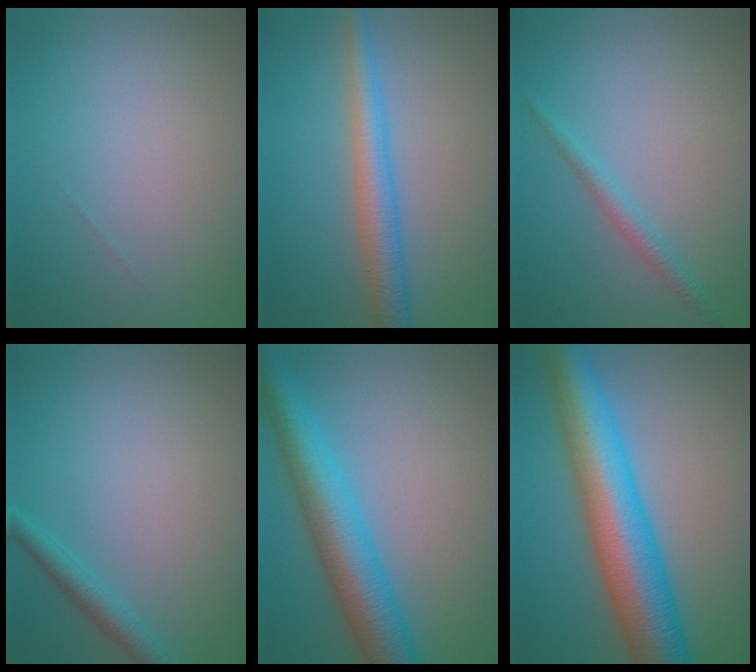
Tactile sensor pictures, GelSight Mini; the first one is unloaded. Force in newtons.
{"total": 3.9, "press": 3.9, "slide": 0.1}
{"total": 1.6, "press": 1.6, "slide": 0.1}
{"total": 2.0, "press": 2.0, "slide": 0.1}
{"total": 7.8, "press": 7.8, "slide": 0.1}
{"total": 11.3, "press": 11.3, "slide": 0.1}